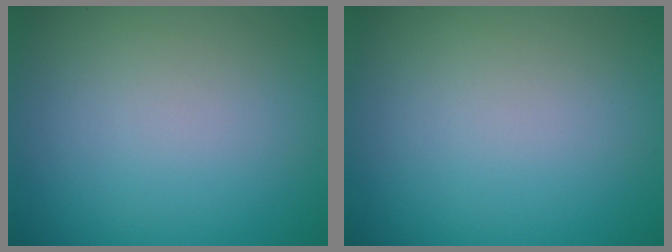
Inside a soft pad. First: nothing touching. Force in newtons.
{"total": 0.0}